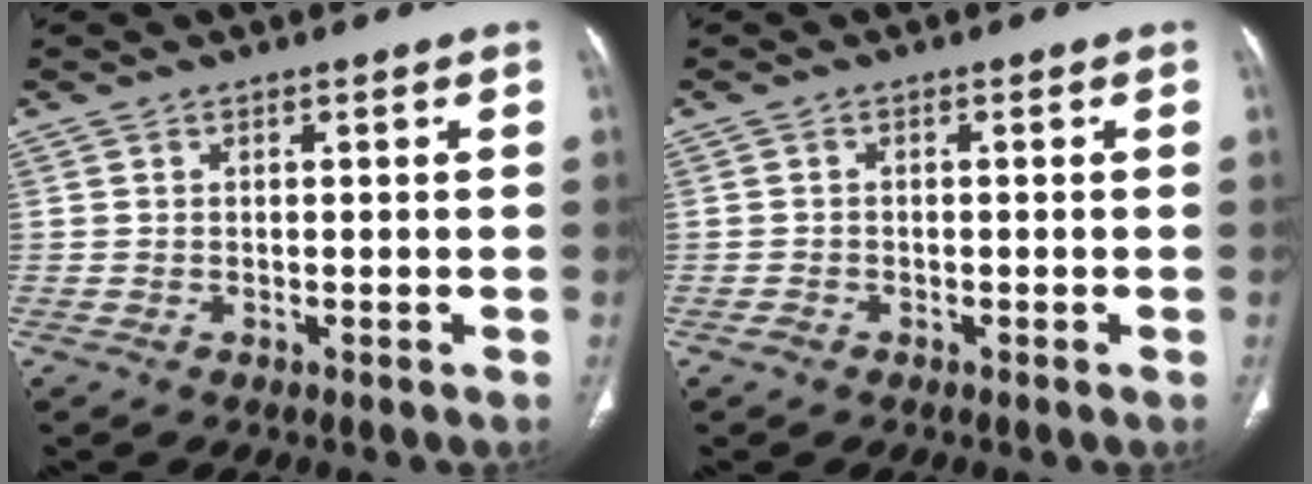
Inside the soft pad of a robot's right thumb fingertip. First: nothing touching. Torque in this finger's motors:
{"motor_torque": [-0.08, 0.26, -0.24, 0.12, -0.02]}